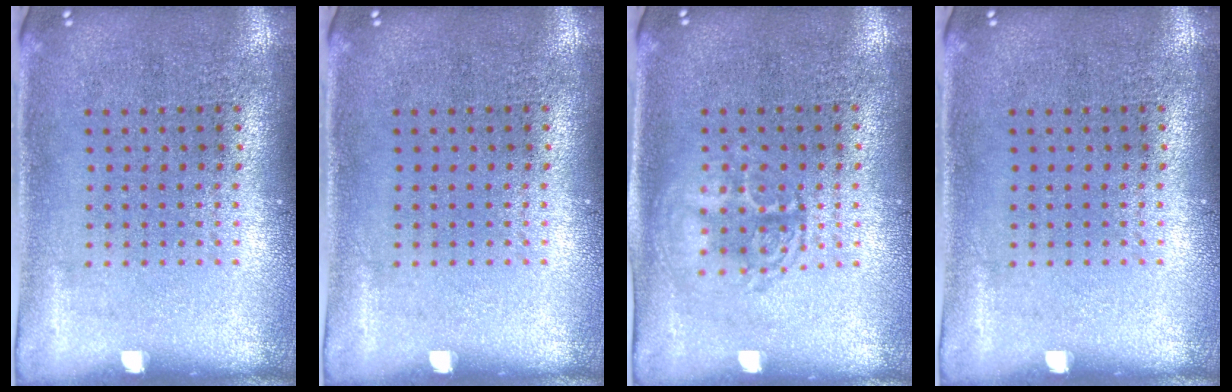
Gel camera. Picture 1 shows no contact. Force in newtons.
{"total": 0.0}
{"total": 1.3, "press": 1.3, "slide": 0.2}
{"total": 0.0}